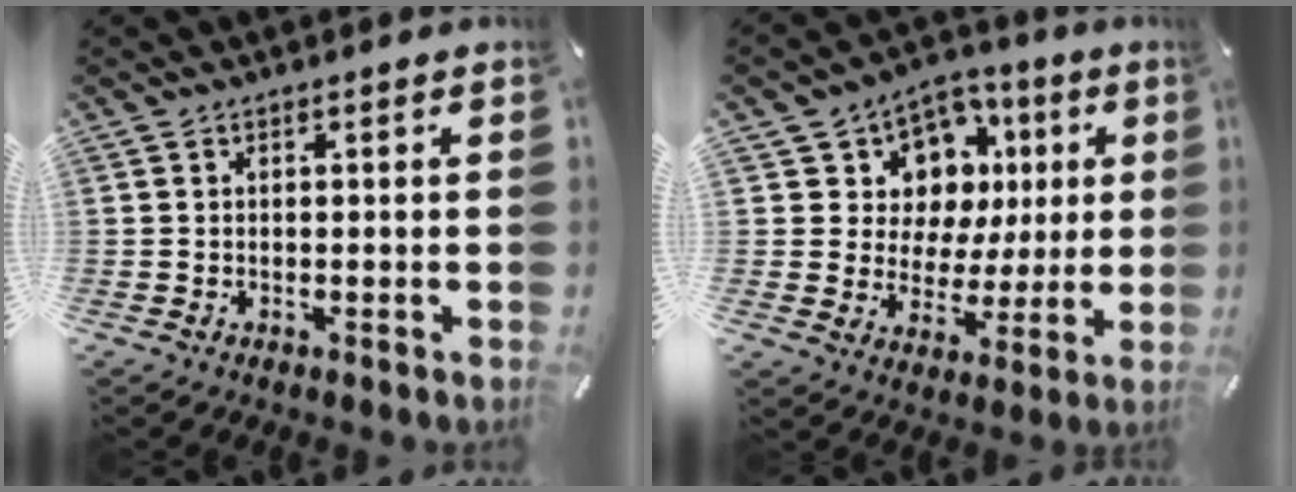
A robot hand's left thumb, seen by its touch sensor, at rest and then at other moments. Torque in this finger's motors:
{"motor_torque": [0.33, 0.53, 0.54, 0.22, 0.19]}